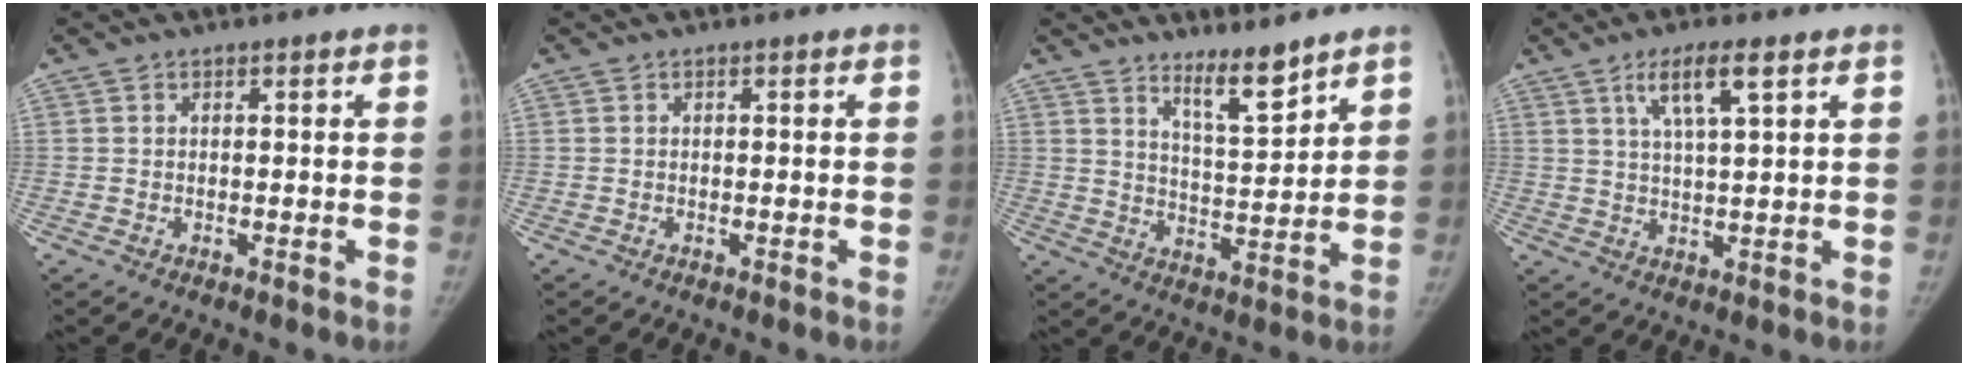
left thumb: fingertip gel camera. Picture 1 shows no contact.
{"total": 0.0}
{"total": 7.2, "force": [5.9, 1.1, 4.1], "torque": [-0.058, -0.060, 0.106]}
{"total": 6.7, "force": [3.5, 1.0, 5.7], "torque": [-0.106, -0.013, 0.067]}